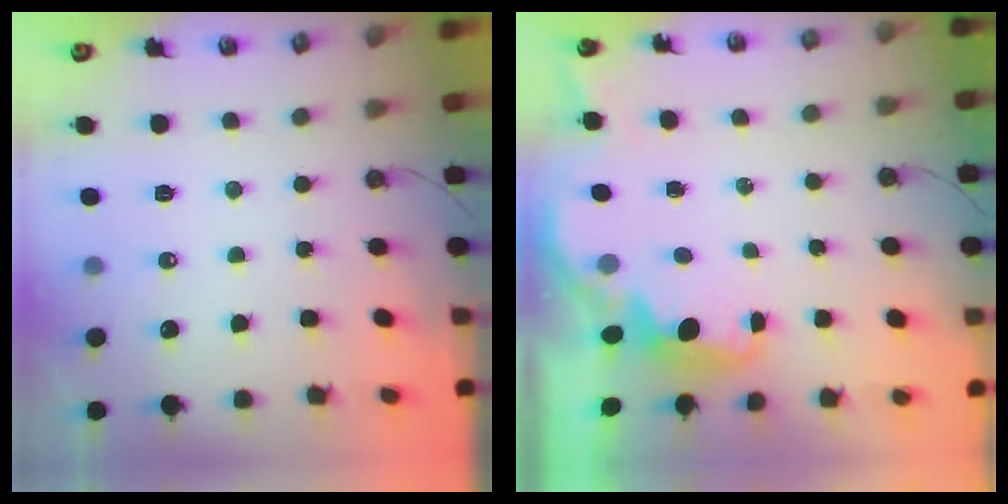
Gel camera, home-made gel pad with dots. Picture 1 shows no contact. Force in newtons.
{"total": 1.2, "press": 1.0, "slide": 0.6}